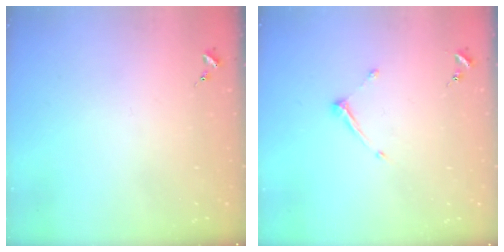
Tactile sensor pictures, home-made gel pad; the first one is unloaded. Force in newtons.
{"total": 6.6, "press": 6.6, "slide": 0.3}